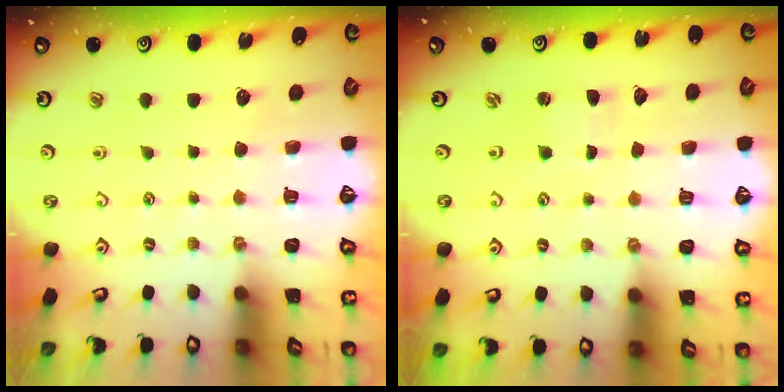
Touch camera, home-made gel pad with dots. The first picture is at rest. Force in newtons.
{"total": 0.0}